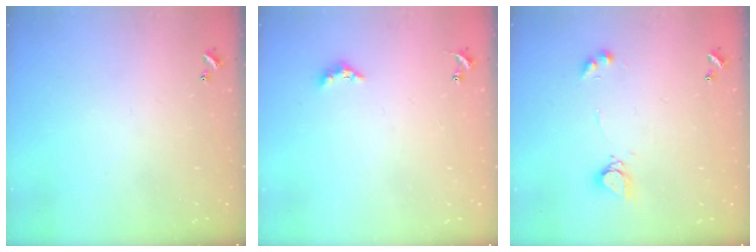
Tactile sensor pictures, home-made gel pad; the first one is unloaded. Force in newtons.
{"total": 2.9, "press": 2.9, "slide": 0.6}
{"total": 5.7, "press": 5.7, "slide": 0.4}